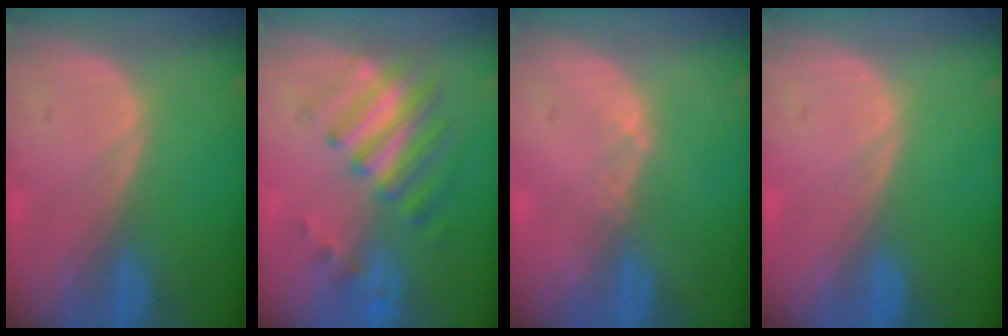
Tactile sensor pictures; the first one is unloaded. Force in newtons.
{"total": 7.7, "press": 6.8, "slide": 3.5}
{"total": 0.6, "press": 0.5, "slide": 0.3}
{"total": 0.0}